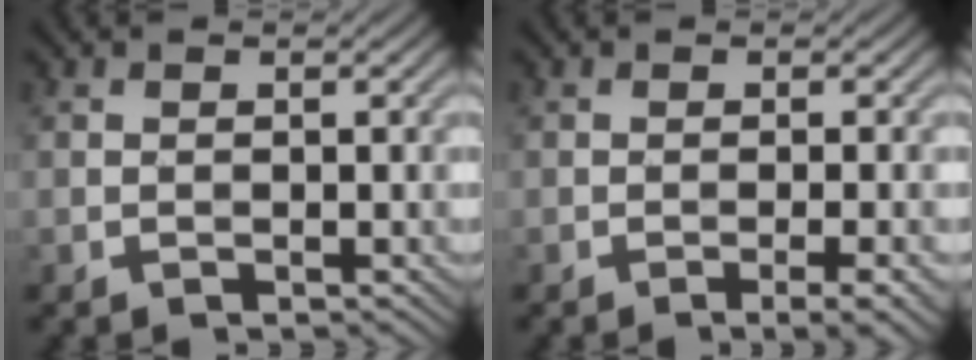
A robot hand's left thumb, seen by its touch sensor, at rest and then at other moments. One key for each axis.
{"total": 2.4, "fx": -1.1, "fy": 0.1, "fz": 2.1, "tx": -0.039, "ty": 0.008, "tz": -0.022}